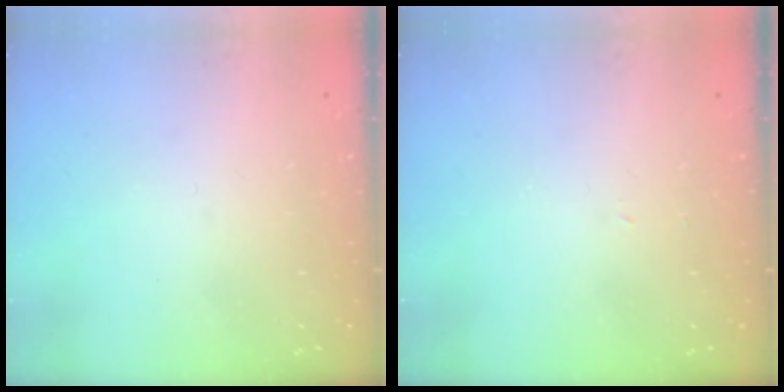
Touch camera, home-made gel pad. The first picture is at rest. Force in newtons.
{"total": 2.0, "press": 2.0, "slide": 0.3}